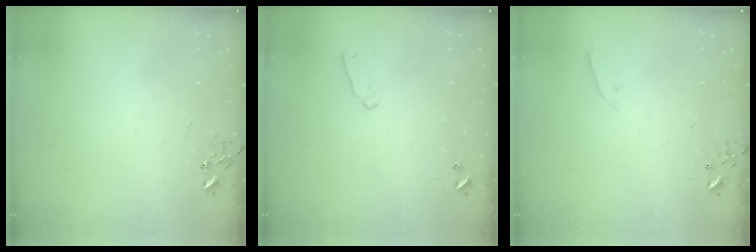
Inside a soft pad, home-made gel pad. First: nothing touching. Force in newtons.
{"total": 6.8, "press": 6.7, "slide": 1.0}
{"total": 2.8, "press": 2.7, "slide": 0.4}